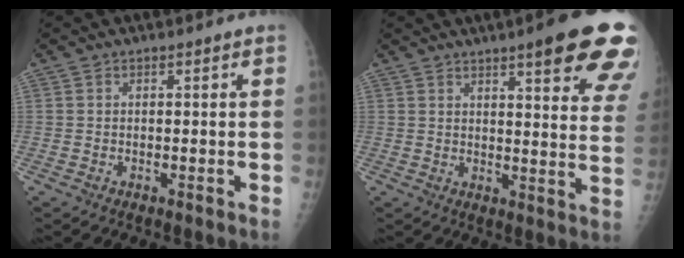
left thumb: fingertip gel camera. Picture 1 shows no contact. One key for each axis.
{"total": 18.0, "fx": 11.2, "fy": 3.3, "fz": 13.7, "tx": -0.149, "ty": -0.042, "tz": 0.128}